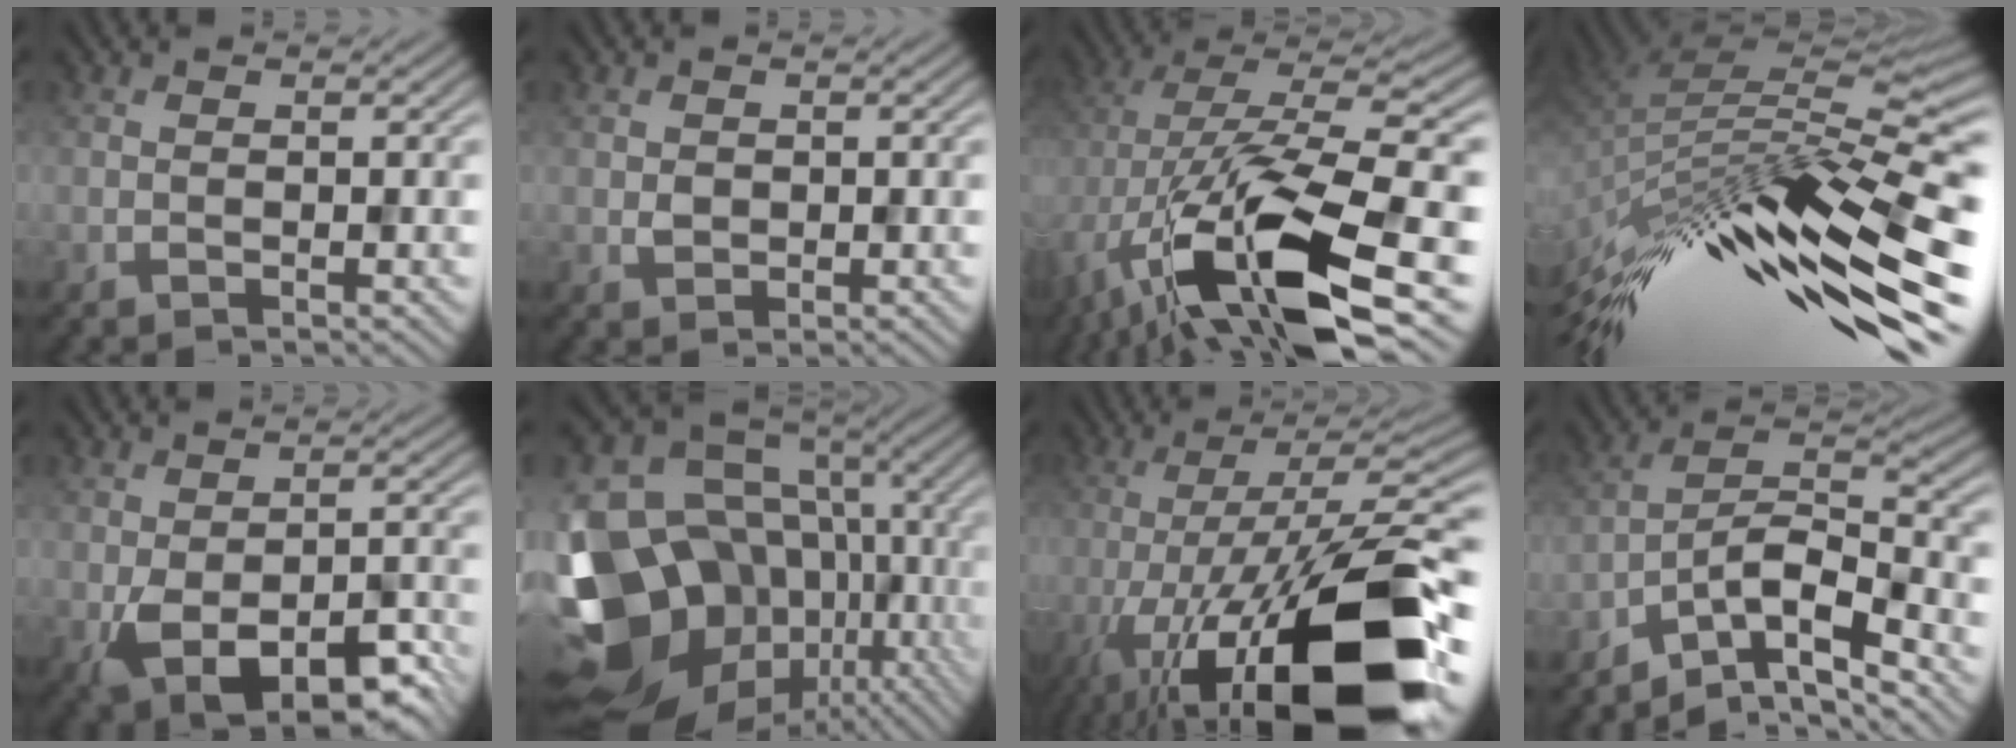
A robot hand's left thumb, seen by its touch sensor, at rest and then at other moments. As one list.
[{"total": 1.0, "force": [0.2, 0.8, -0.5], "torque": [0.003, -0.007, 0.011]}, {"total": 15.3, "force": [-5.8, 6.6, 12.6], "torque": [-0.266, -0.010, -0.092]}, {"total": 15.3, "force": [-8.9, 4.1, 11.8], "torque": [-0.242, 0.010, -0.150]}, {"total": 8.2, "force": [-3.7, 4.5, 5.7], "torque": [-0.107, -0.028, -0.039]}, {"total": 19.0, "force": [-3.4, 15.2, 10.8], "torque": [-0.265, -0.006, -0.011]}, {"total": 19.7, "force": [-10.3, 6.1, 15.6], "torque": [-0.270, -0.016, -0.159]}, {"total": 9.3, "force": [-7.4, 2.5, 5.0], "torque": [-0.095, 0.000, -0.135]}]